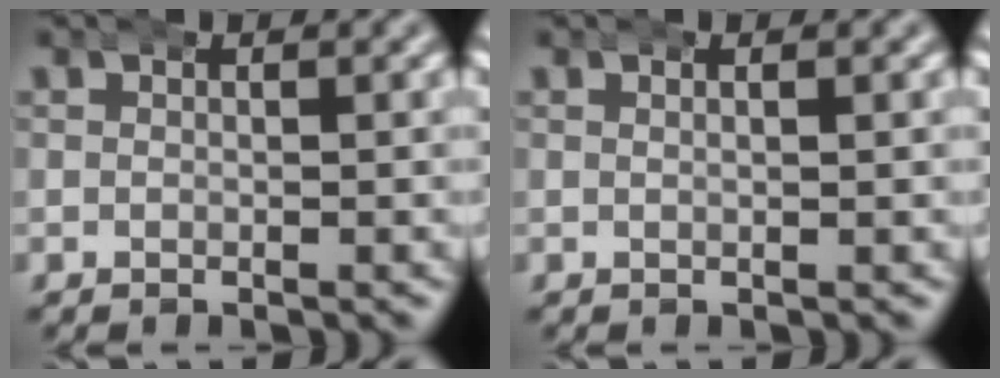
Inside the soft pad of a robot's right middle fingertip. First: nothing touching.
{"total": 1.0, "force": [0.3, 0.2, 0.9], "torque": [-0.008, 0.006, 0.002]}